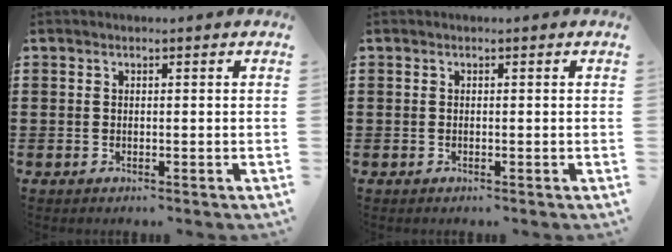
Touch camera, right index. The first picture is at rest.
{"total": 0.0}